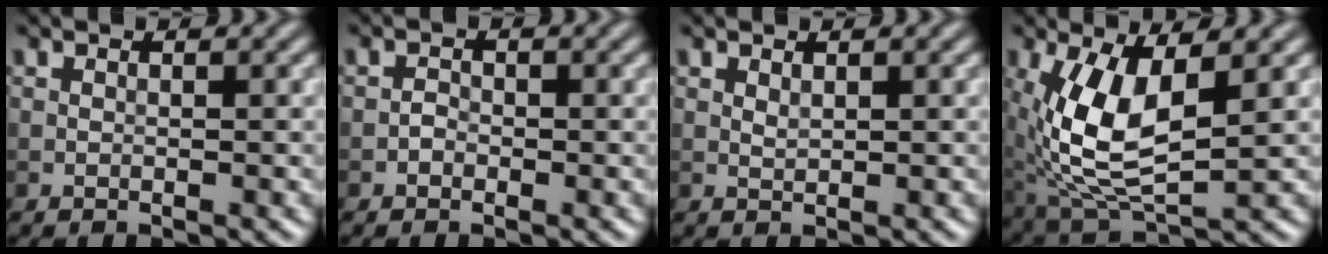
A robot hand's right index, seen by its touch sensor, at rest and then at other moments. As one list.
[{"total": 0.8, "force": [-0.5, 0.7, 0.2], "torque": [-0.002, 0.002, -0.010]}, {"total": 0.6, "force": [0.4, 0.3, 0.4], "torque": [-0.012, -0.002, 0.009]}, {"total": 8.9, "force": [0.9, 4.1, 7.8], "torque": [-0.173, -0.009, 0.021]}]